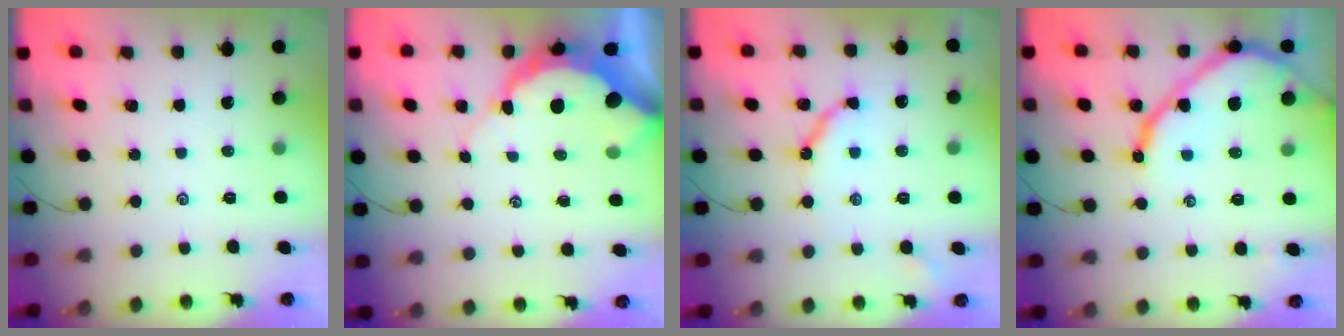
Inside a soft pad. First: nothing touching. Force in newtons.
{"total": 9.4, "press": 9.4, "slide": 1.0}
{"total": 9.3, "press": 9.2, "slide": 1.1}
{"total": 12.4, "press": 12.4, "slide": 1.3}